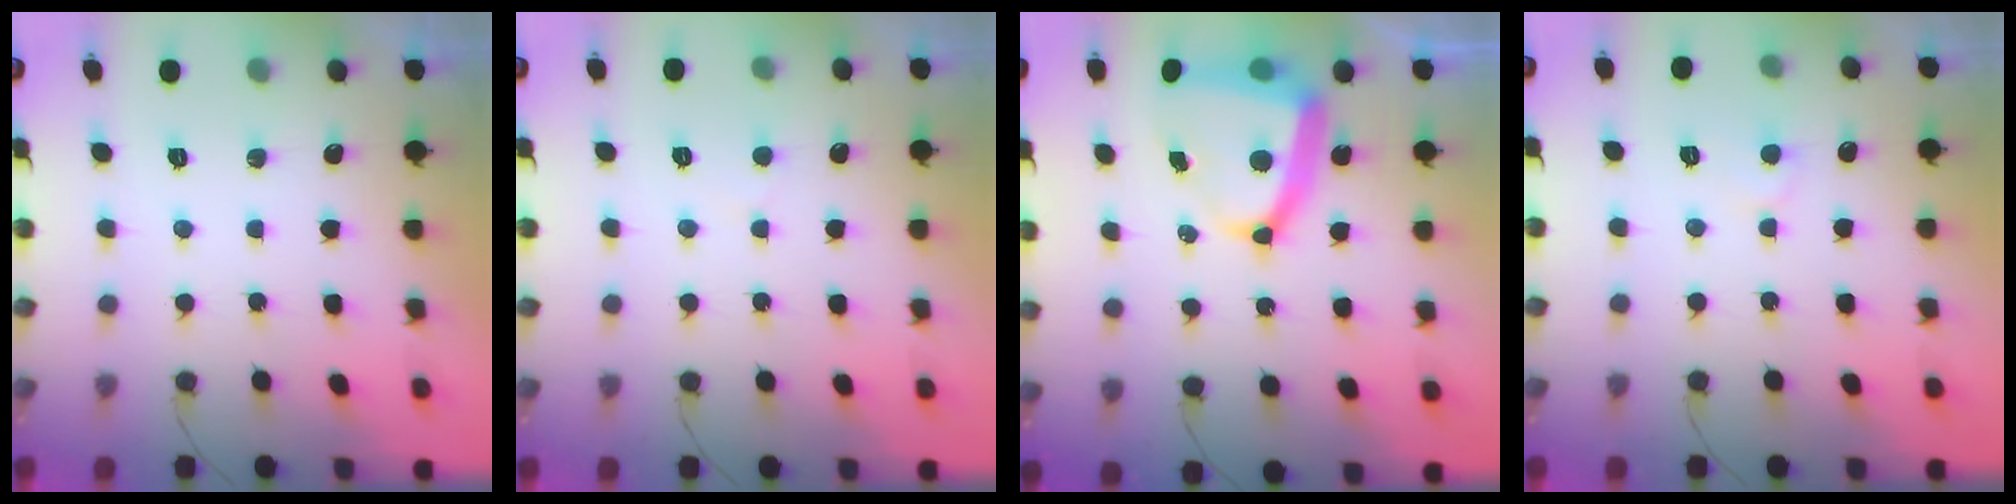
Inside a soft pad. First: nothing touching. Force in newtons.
{"total": 2.6, "press": 2.6, "slide": 0.2}
{"total": 12.5, "press": 12.4, "slide": 1.5}
{"total": 4.7, "press": 4.6, "slide": 0.5}